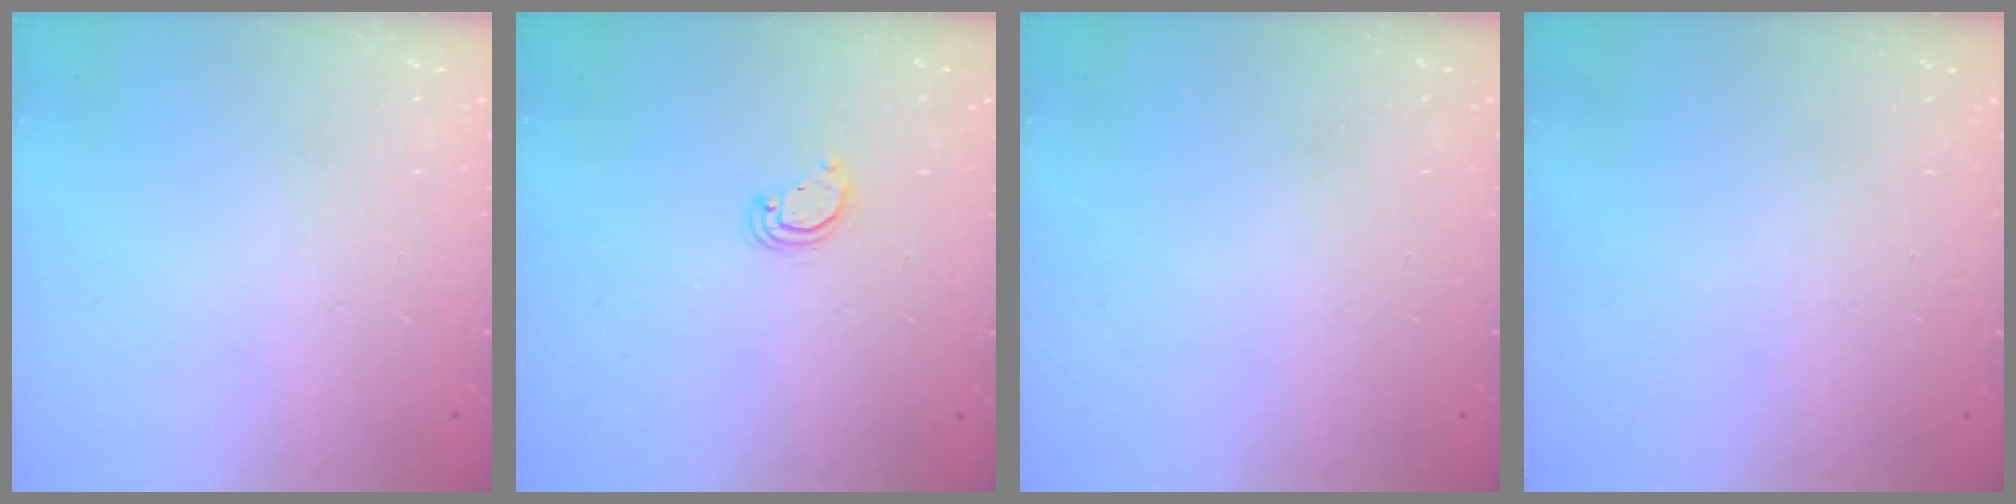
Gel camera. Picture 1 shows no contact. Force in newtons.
{"total": 3.3, "press": 3.3, "slide": 0.2}
{"total": 0.0}
{"total": 0.0}